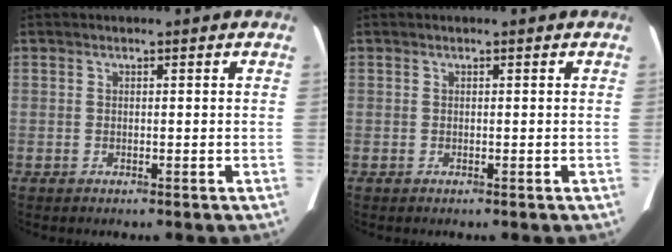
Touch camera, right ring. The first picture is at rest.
{"total": 0.0}